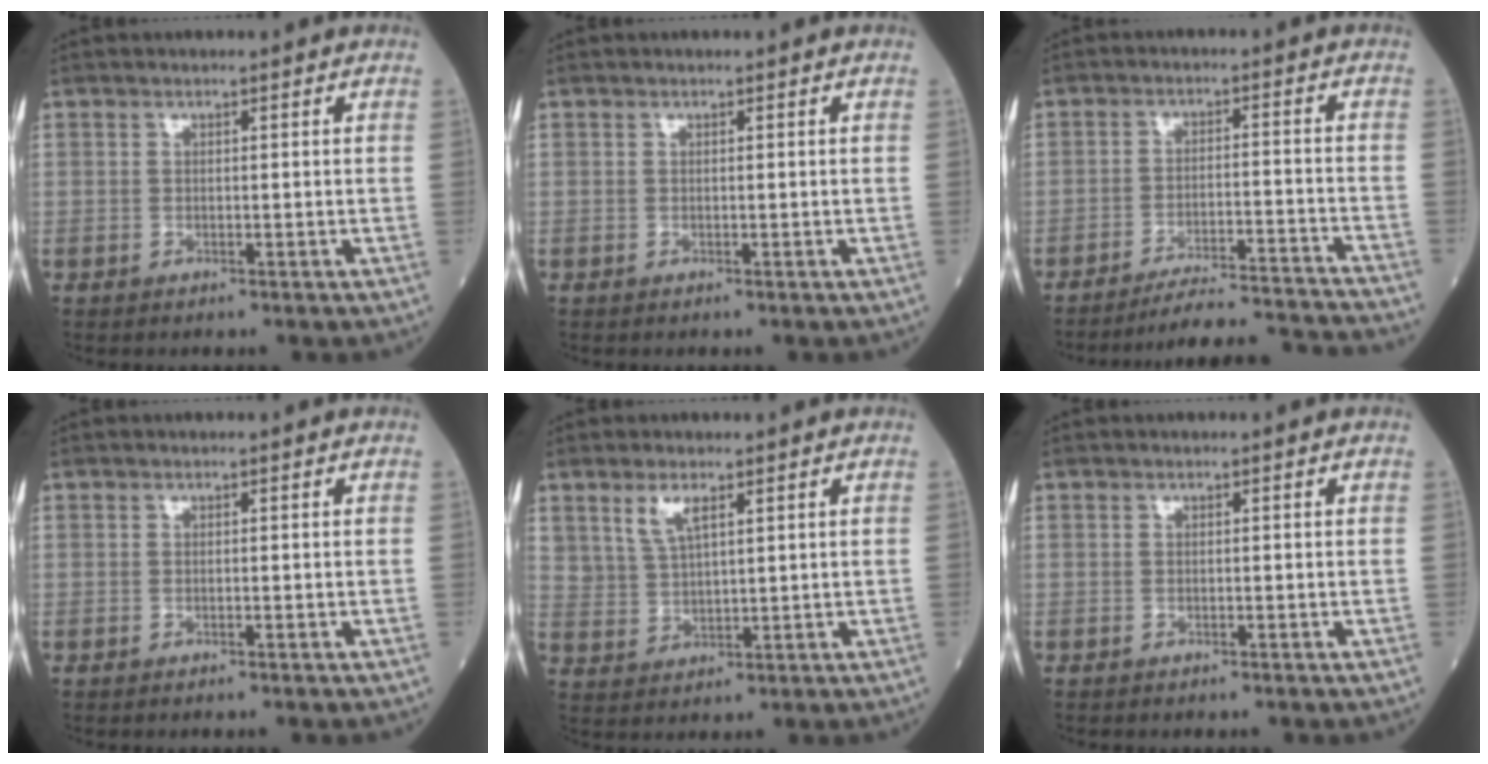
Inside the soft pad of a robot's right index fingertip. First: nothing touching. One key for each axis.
{"total": 0.0}
{"total": 15.2, "fx": -14.8, "fy": -0.9, "fz": 3.2, "tx": -0.035, "ty": -0.008, "tz": -0.201}
{"total": 0.5, "fx": -0.5, "fy": 0.0, "fz": 0.2, "tx": -0.004, "ty": -0.002, "tz": -0.008}
{"total": 4.3, "fx": 2.7, "fy": 1.5, "fz": 3.0, "tx": -0.066, "ty": 0.005, "tz": 0.059}
{"total": 0.6, "fx": -0.6, "fy": 0.2, "fz": 0.2, "tx": -0.011, "ty": -0.001, "tz": -0.008}